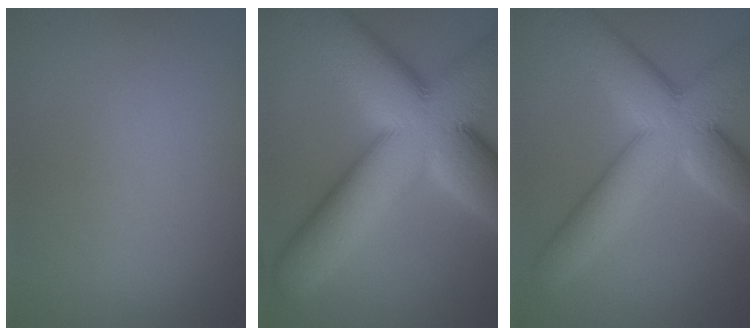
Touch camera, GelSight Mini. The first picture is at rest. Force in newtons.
{"total": 18.1, "press": 18.1, "slide": 0.9}
{"total": 11.2, "press": 11.2, "slide": 0.4}